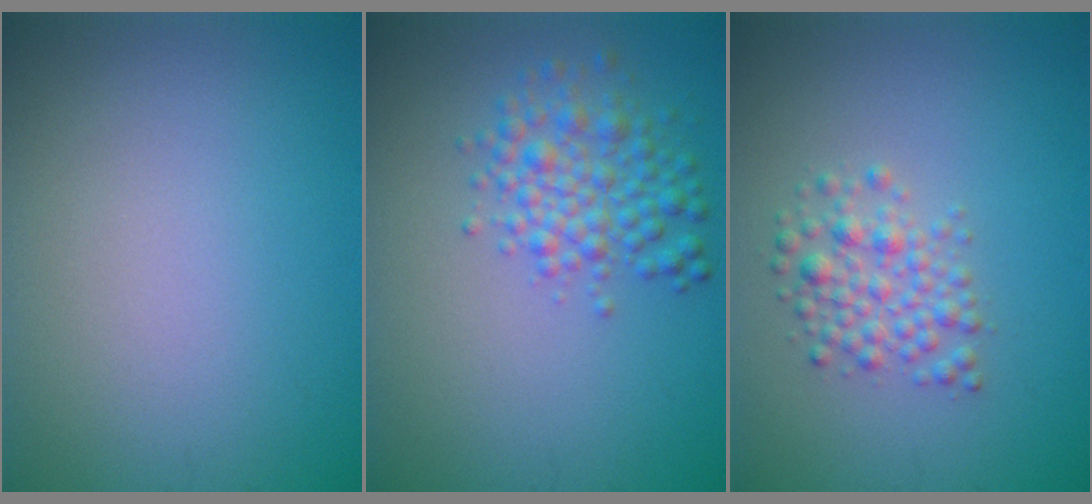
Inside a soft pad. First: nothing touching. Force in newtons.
{"total": 3.6, "press": 3.6, "slide": 0.0}
{"total": 2.7, "press": 2.7, "slide": 0.1}